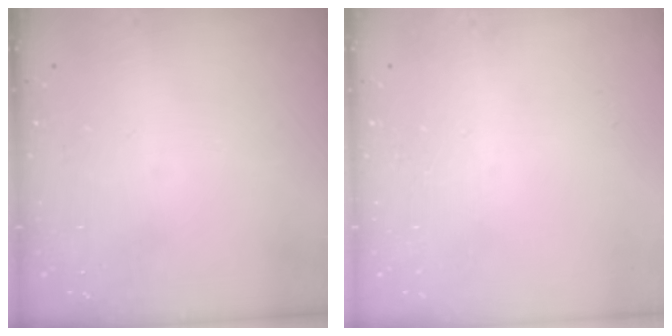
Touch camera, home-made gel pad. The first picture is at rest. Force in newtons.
{"total": 0.0}